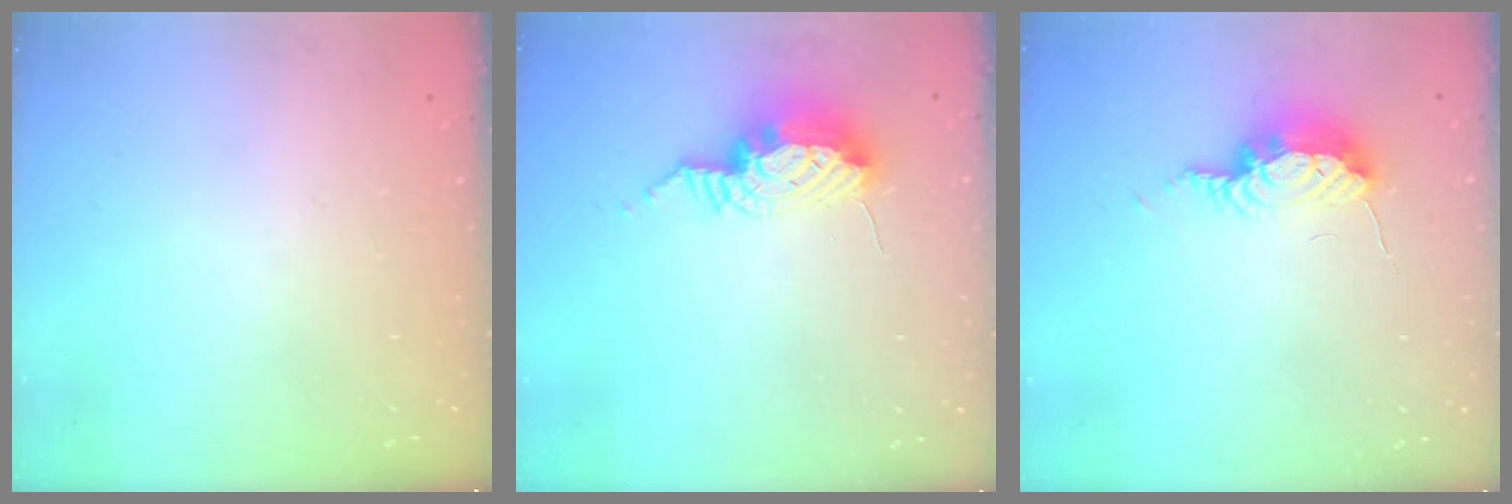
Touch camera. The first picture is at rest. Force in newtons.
{"total": 10.2, "press": 10.0, "slide": 2.0}
{"total": 7.7, "press": 7.6, "slide": 1.2}